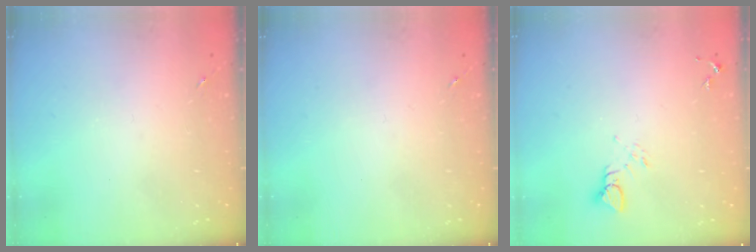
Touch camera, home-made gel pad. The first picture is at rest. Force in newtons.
{"total": 0.0}
{"total": 4.0, "press": 4.0, "slide": 0.1}